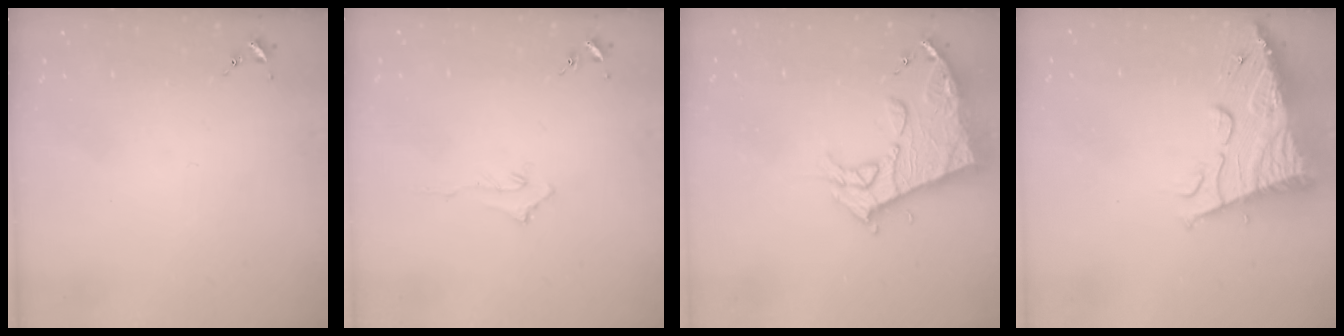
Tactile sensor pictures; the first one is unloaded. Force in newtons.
{"total": 2.9, "press": 2.9, "slide": 0.4}
{"total": 14.1, "press": 14.0, "slide": 1.5}
{"total": 16.3, "press": 16.3, "slide": 1.7}